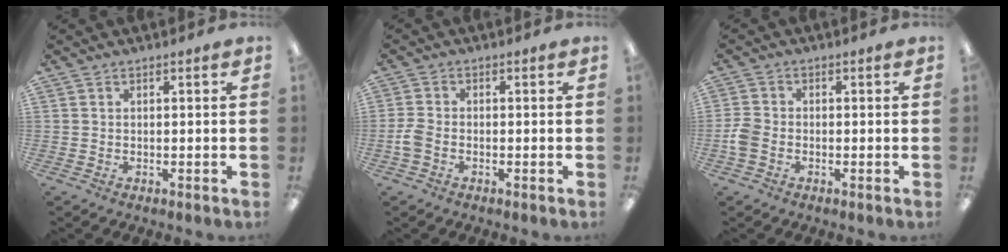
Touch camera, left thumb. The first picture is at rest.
{"total": 3.2, "force": [-1.2, 2.0, 2.2], "torque": [-0.050, 0.002, -0.024]}
{"total": 3.9, "force": [-1.3, 2.7, 2.4], "torque": [-0.051, 0.004, -0.026]}